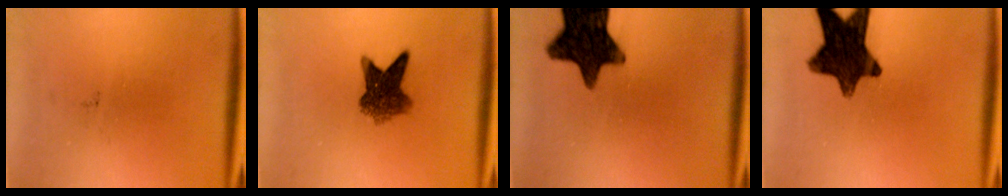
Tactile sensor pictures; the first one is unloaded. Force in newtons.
{"total": 6.4}
{"total": 13.7}
{"total": 12.0}